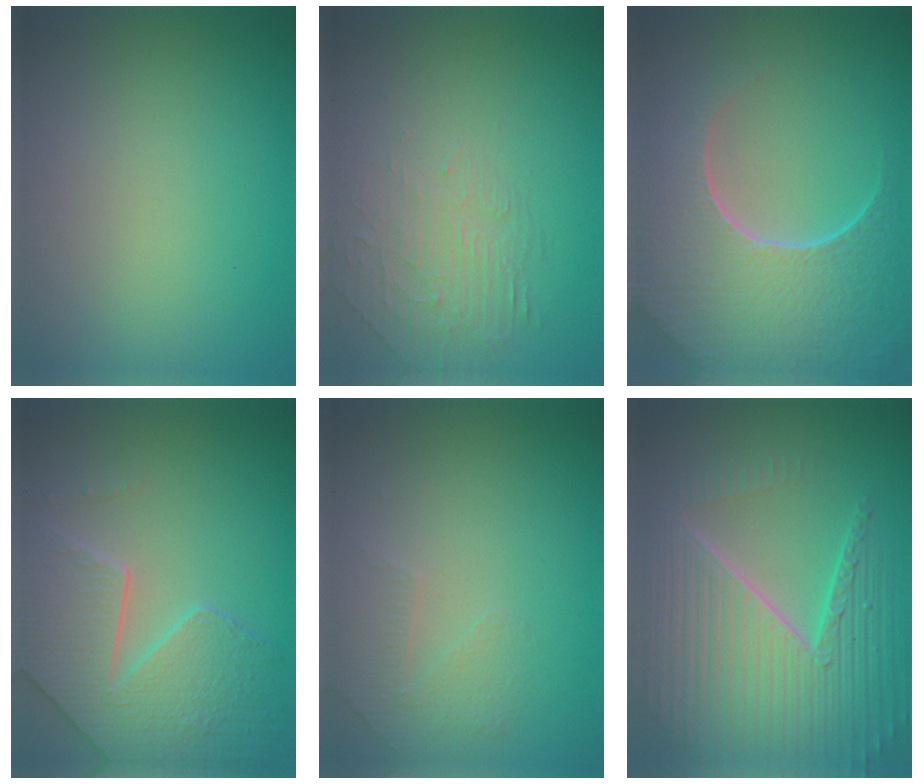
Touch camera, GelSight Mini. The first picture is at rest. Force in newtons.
{"total": 2.1, "press": 1.2, "slide": 1.7}
{"total": 9.4, "press": 6.7, "slide": 6.6}
{"total": 6.3, "press": 5.6, "slide": 3.1}
{"total": 1.4, "press": 0.9, "slide": 1.1}
{"total": 10.1, "press": 6.3, "slide": 7.8}